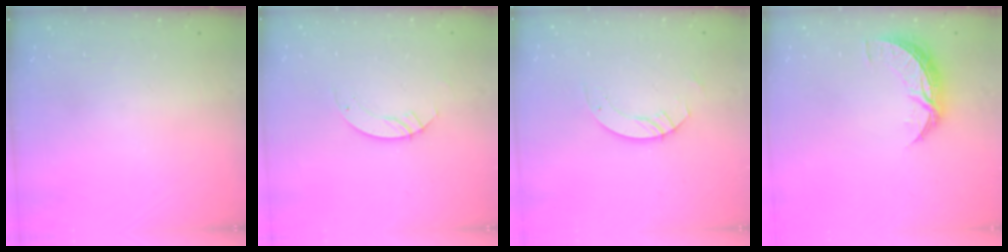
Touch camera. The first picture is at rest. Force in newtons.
{"total": 3.3, "press": 3.3, "slide": 0.2}
{"total": 3.3, "press": 3.3, "slide": 0.2}
{"total": 8.2, "press": 8.2, "slide": 0.4}